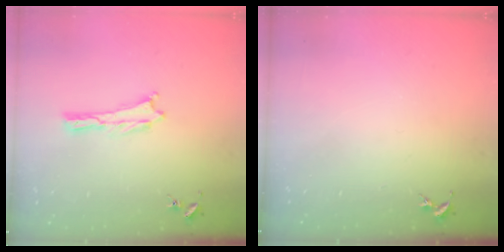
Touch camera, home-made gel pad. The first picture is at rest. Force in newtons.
{"total": 0.0}